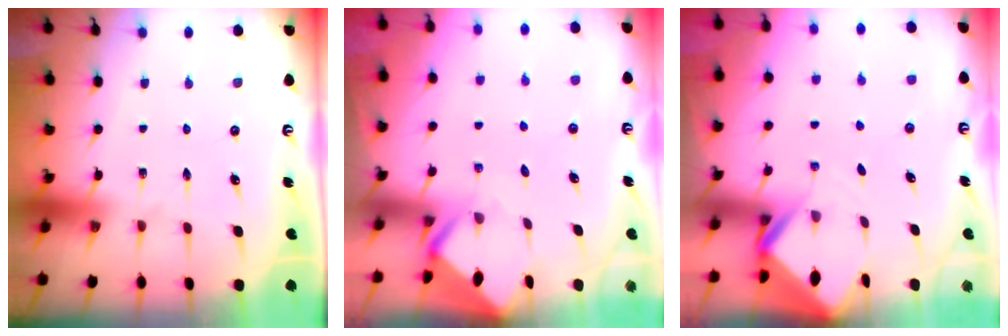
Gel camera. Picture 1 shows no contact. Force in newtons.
{"total": 3.9, "press": 3.9, "slide": 0.3}
{"total": 2.9, "press": 2.9, "slide": 0.2}